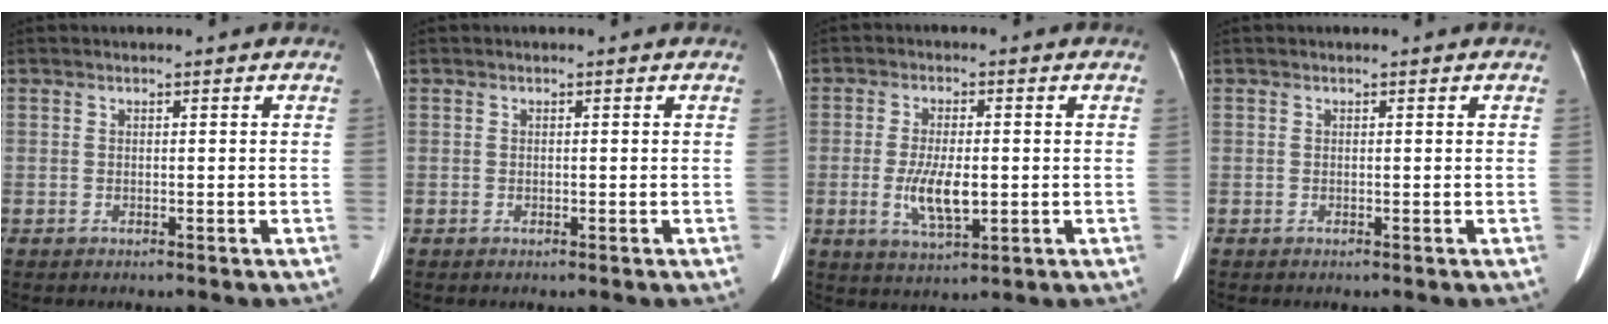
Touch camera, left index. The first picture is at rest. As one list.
[{"total": 0.0}, {"total": 6.7, "force": [-1.0, 2.2, 6.2], "torque": [-0.126, -0.009, -0.012]}, {"total": 0.0}]